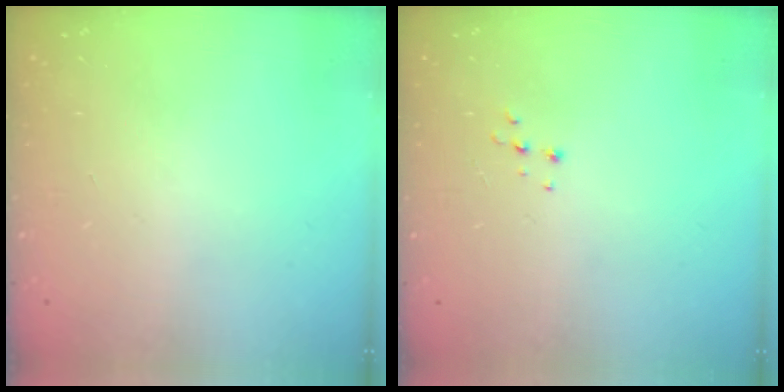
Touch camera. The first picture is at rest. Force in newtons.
{"total": 4.9, "press": 4.9, "slide": 0.7}